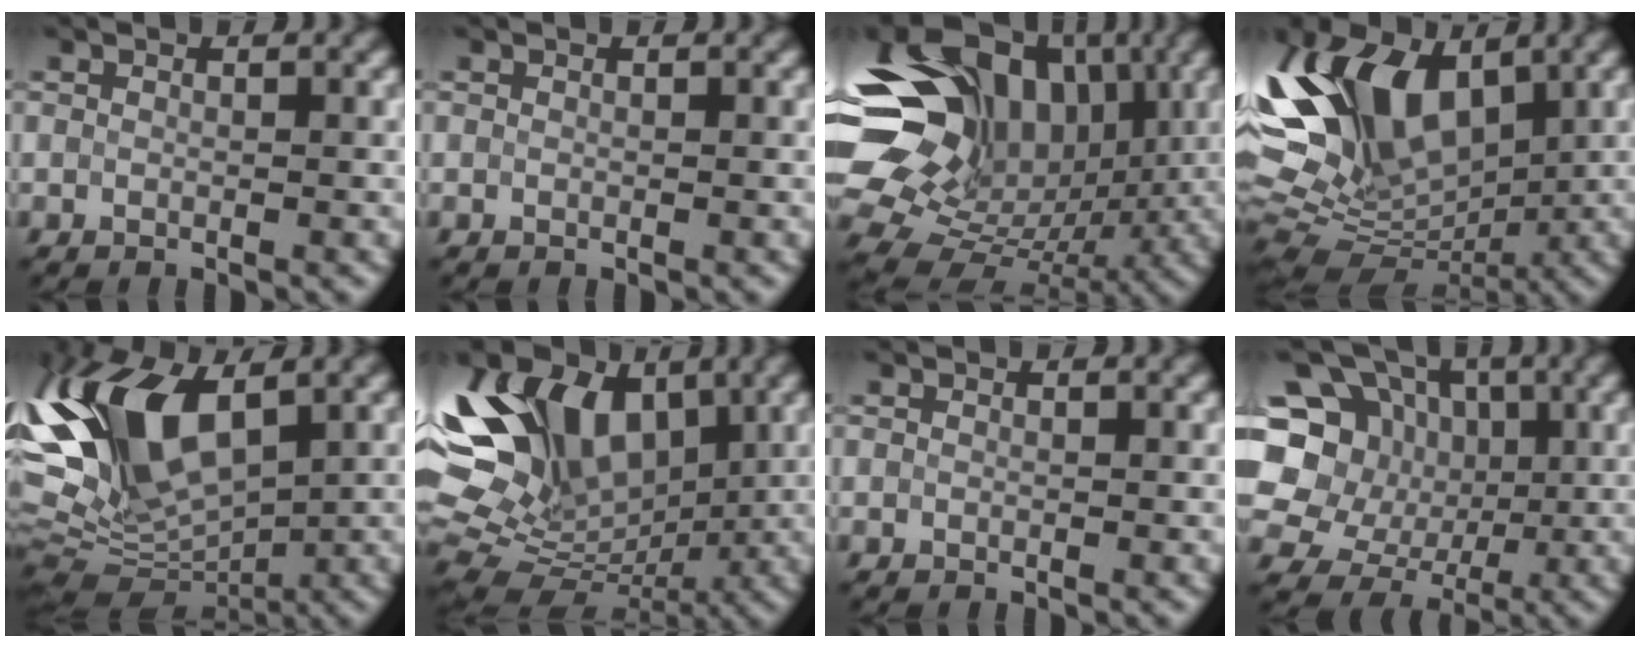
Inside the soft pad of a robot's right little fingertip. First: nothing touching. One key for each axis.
{"total": 0.0}
{"total": 18.1, "fx": 4.2, "fy": 13.3, "fz": 11.5, "tx": -0.223, "ty": 0.036, "tz": 0.078}
{"total": 12.7, "fx": 4.2, "fy": 7.3, "fz": 9.6, "tx": -0.199, "ty": 0.018, "tz": 0.070}
{"total": 10.6, "fx": 2.4, "fy": 4.9, "fz": 9.1, "tx": -0.188, "ty": 0.014, "tz": 0.037}
{"total": 13.6, "fx": 3.7, "fy": 8.5, "fz": 9.9, "tx": -0.190, "ty": 0.023, "tz": 0.066}
{"total": 0.0}
{"total": 11.9, "fx": 0.6, "fy": 10.3, "fz": 5.9, "tx": -0.126, "ty": 0.032, "tz": -0.008}